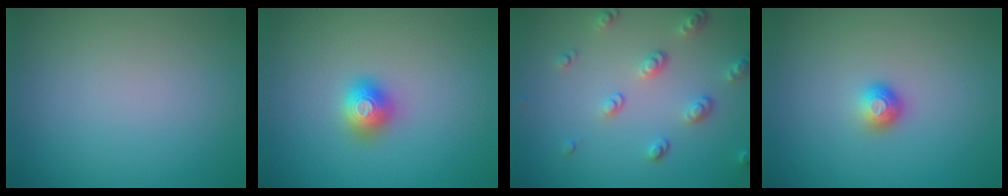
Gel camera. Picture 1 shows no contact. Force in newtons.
{"total": 2.0, "press": 2.0, "slide": 0.2}
{"total": 3.2, "press": 2.6, "slide": 2.0}
{"total": 1.5, "press": 1.1, "slide": 1.0}